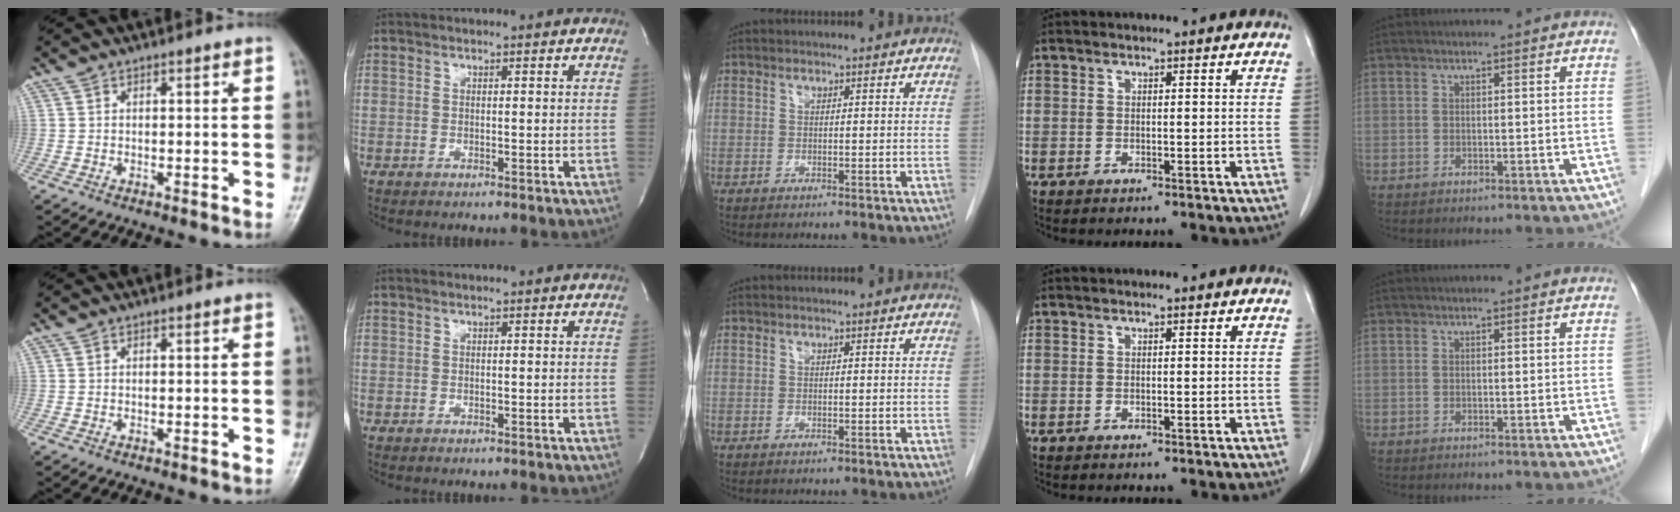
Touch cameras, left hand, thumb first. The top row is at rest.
{}